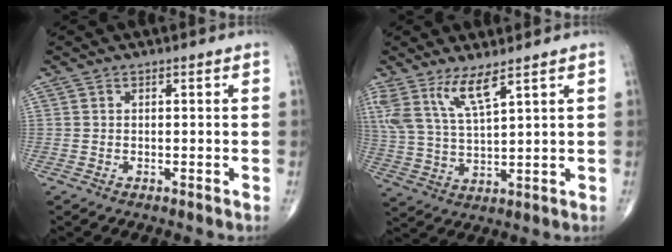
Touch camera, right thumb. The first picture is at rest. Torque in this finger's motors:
{"motor_torque": [-0.04, 0.28, 0.56, 0.59, 0.14]}